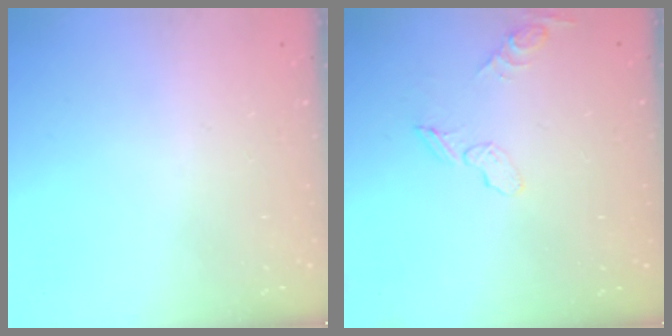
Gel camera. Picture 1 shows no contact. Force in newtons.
{"total": 8.3, "press": 8.1, "slide": 1.6}